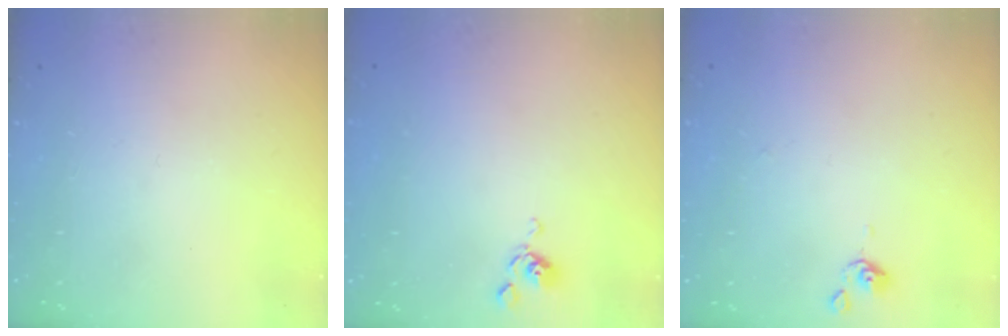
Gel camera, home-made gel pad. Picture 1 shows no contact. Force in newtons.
{"total": 6.3, "press": 6.3, "slide": 0.8}
{"total": 0.0}